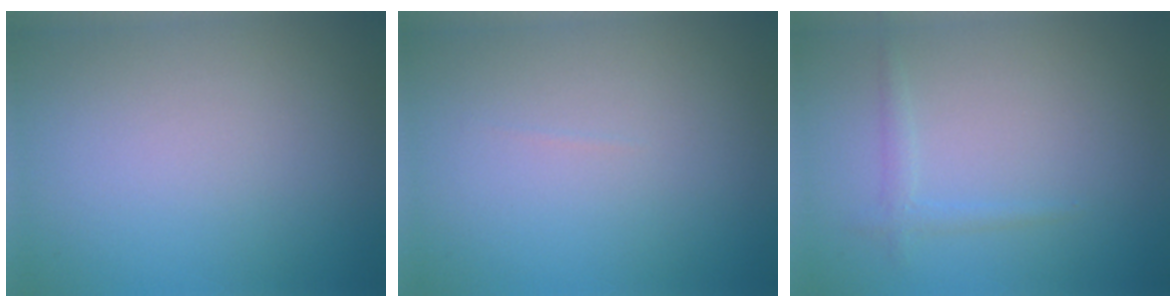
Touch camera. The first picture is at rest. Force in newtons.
{"total": 0.0}
{"total": 1.1, "press": 1.1, "slide": 0.1}